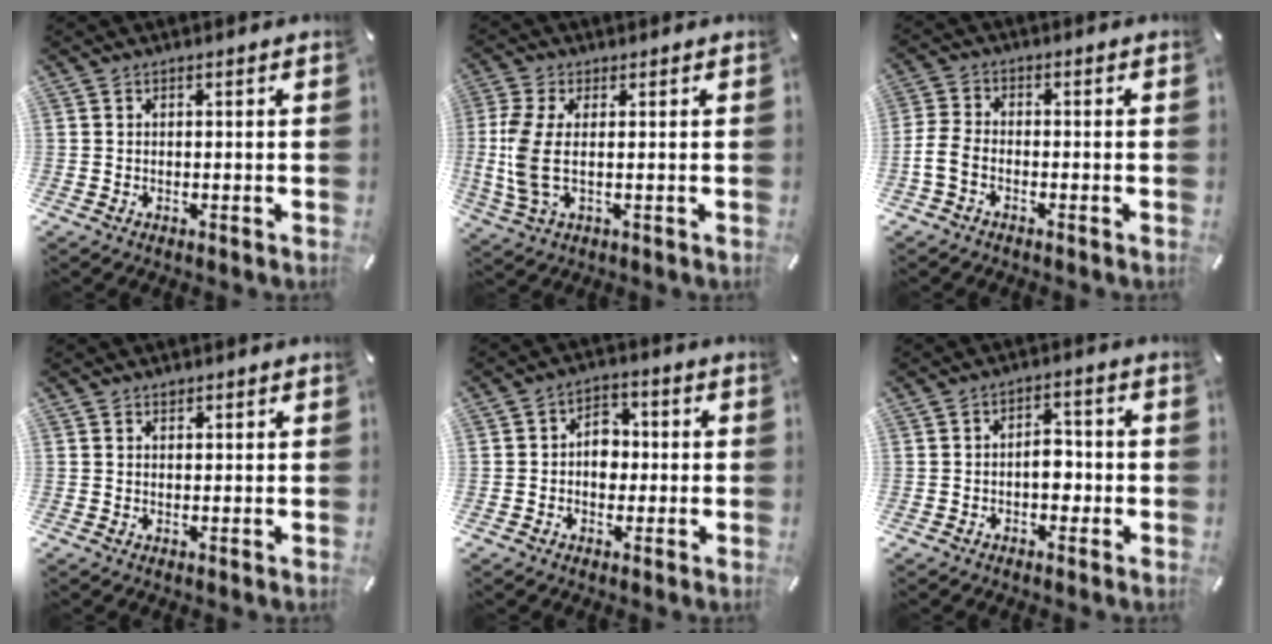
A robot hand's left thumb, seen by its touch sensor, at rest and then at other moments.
{"total": 8.5, "force": [0.6, 3.5, 7.7], "torque": [-0.176, -0.016, 0.010]}
{"total": 4.3, "force": [-2.3, 2.6, 2.6], "torque": [-0.060, 0.009, -0.045]}
{"total": 0.9, "force": [0.6, 0.7, 0.3], "torque": [0.002, -0.003, 0.009]}
{"total": 6.1, "force": [-0.7, 4.8, 3.7], "torque": [-0.047, 0.005, -0.016]}
{"total": 5.2, "force": [-1.1, 3.4, 3.8], "torque": [-0.051, 0.006, -0.025]}